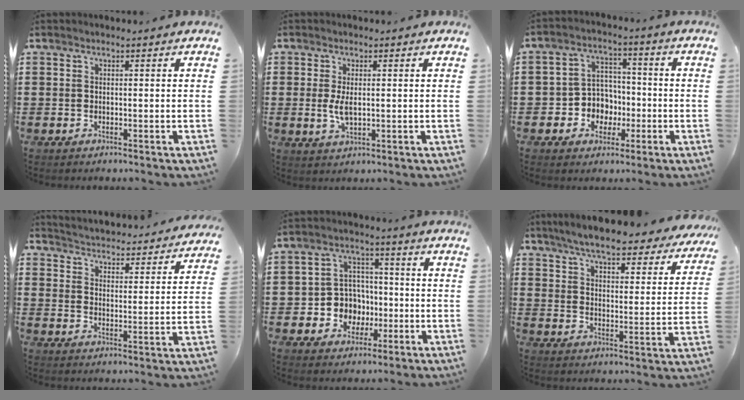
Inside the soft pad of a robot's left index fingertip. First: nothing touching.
{"total": 3.7, "force": [0.2, 1.7, 3.3], "torque": [-0.079, -0.002, -0.002]}
{"total": 5.9, "force": [-1.5, 5.5, 1.5], "torque": [-0.045, 0.015, -0.027]}
{"total": 3.6, "force": [3.6, -0.4, -0.3], "torque": [-0.019, -0.038, 0.055]}
{"total": 7.3, "force": [-1.4, 6.8, 2.2], "torque": [-0.068, 0.018, -0.019]}
{"total": 6.8, "force": [6.3, 0.3, 2.5], "torque": [-0.077, -0.040, 0.108]}